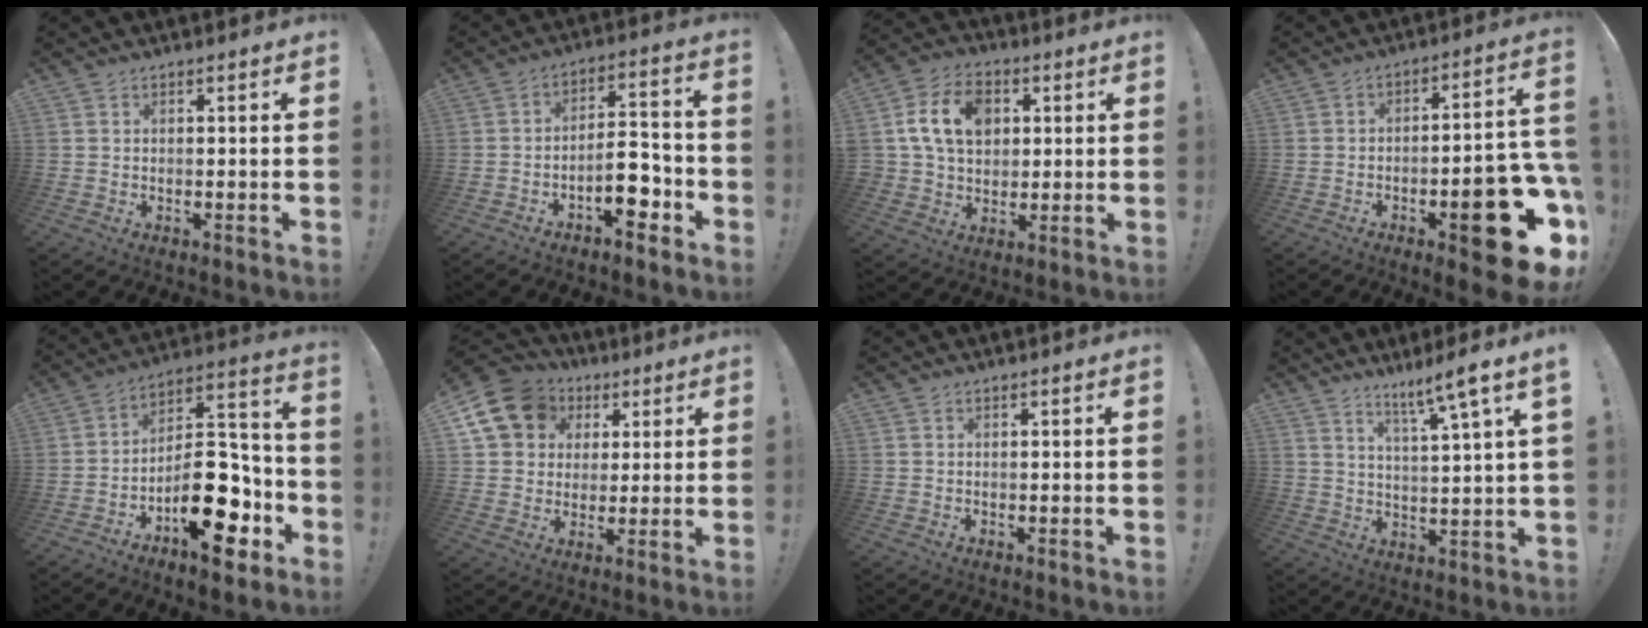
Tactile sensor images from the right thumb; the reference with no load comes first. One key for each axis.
{"total": 10.2, "fx": -5.1, "fy": 4.4, "fz": 7.6, "tx": -0.106, "ty": 0.029, "tz": -0.085}
{"total": 14.6, "fx": 4.0, "fy": 11.3, "fz": 8.3, "tx": -0.132, "ty": 0.000, "tz": 0.080}
{"total": 19.5, "fx": -7.7, "fy": 6.1, "fz": 16.8, "tx": -0.199, "ty": 0.038, "tz": -0.103}
{"total": 20.1, "fx": -8.6, "fy": 10.2, "fz": 15.0, "tx": -0.207, "ty": 0.064, "tz": -0.123}
{"total": 15.4, "fx": 5.9, "fy": 12.5, "fz": 6.9, "tx": -0.107, "ty": -0.017, "tz": 0.123}
{"total": 0.0}
{"total": 8.3, "fx": 5.4, "fy": -0.9, "fz": 6.2, "tx": -0.097, "ty": -0.038, "tz": 0.079}